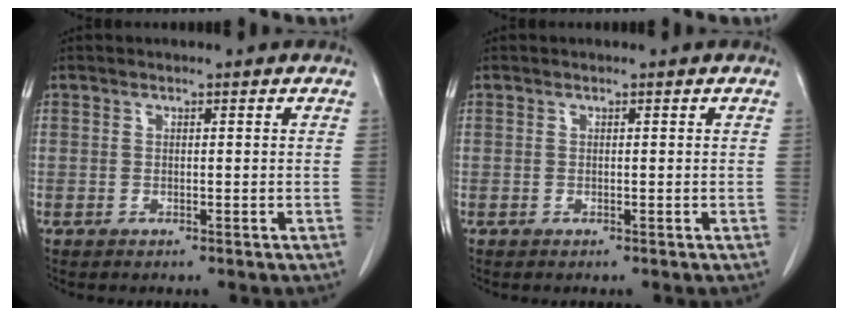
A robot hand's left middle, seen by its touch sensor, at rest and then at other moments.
{"total": 0.0}